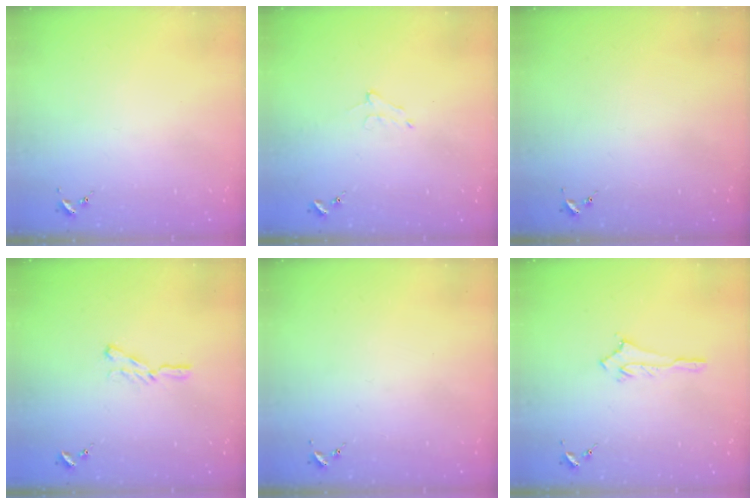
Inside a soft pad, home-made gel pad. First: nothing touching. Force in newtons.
{"total": 5.4, "press": 5.3, "slide": 0.8}
{"total": 0.0}
{"total": 4.7, "press": 4.6, "slide": 0.6}
{"total": 0.0}
{"total": 2.9, "press": 2.9, "slide": 0.2}